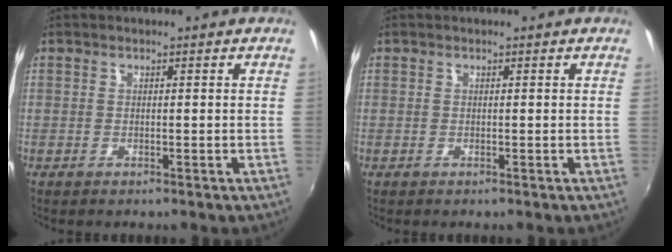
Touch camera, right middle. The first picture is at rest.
{"total": 0.0}